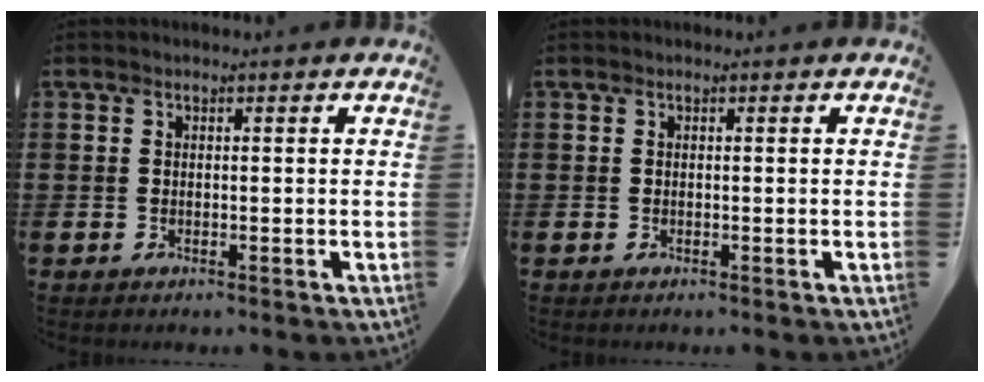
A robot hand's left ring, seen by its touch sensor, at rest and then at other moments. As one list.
[{"total": 0.0}]